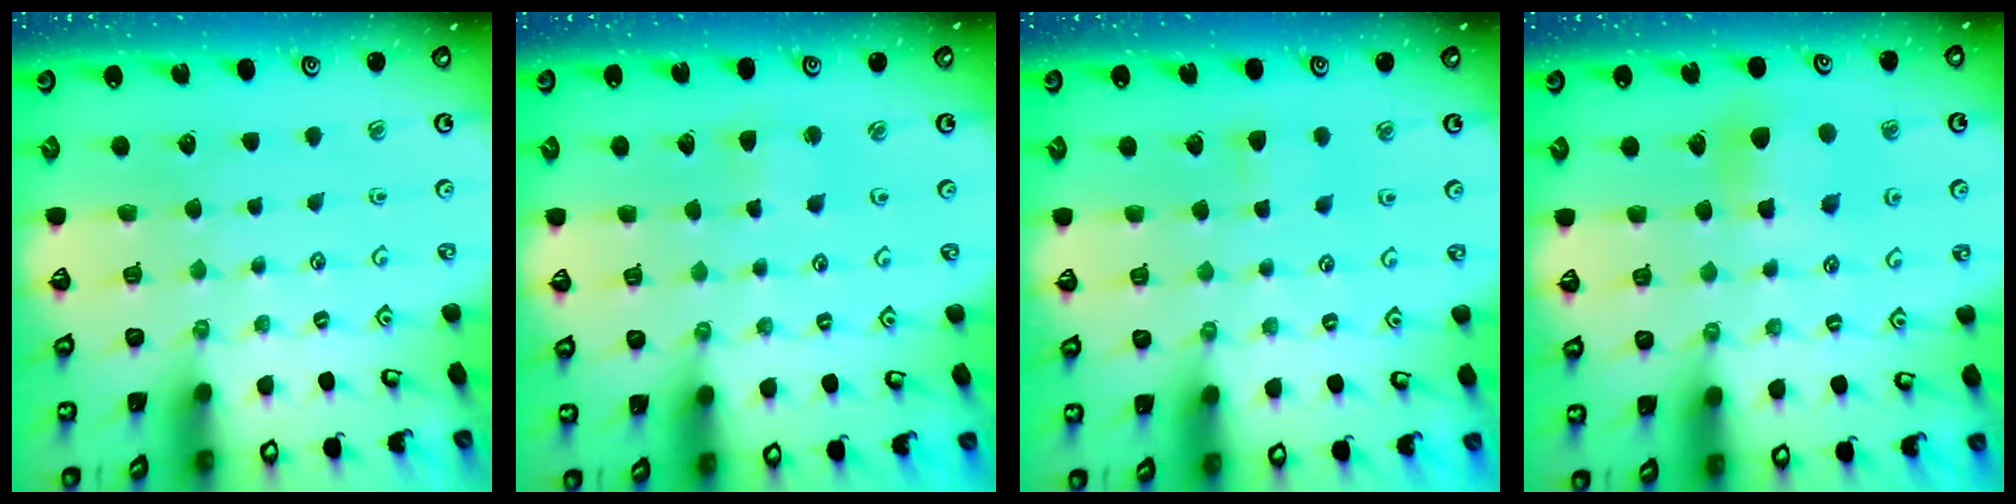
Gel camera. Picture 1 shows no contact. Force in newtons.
{"total": 2.7, "press": 2.7, "slide": 0.4}
{"total": 5.0, "press": 4.9, "slide": 0.7}
{"total": 6.1, "press": 6.1, "slide": 0.2}